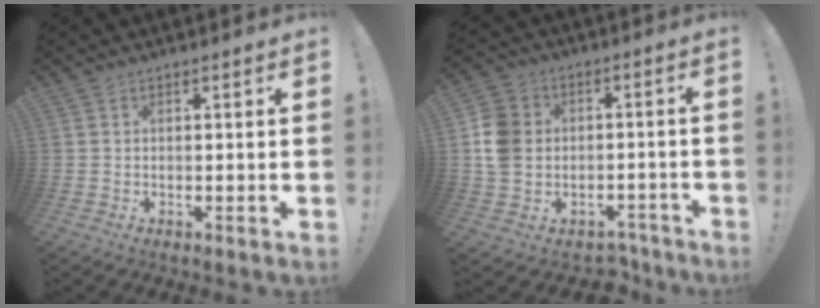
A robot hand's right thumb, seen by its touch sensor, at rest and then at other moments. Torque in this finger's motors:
{"motor_torque": [1.25, 1.68, 0.64, -0.71, 0.00]}